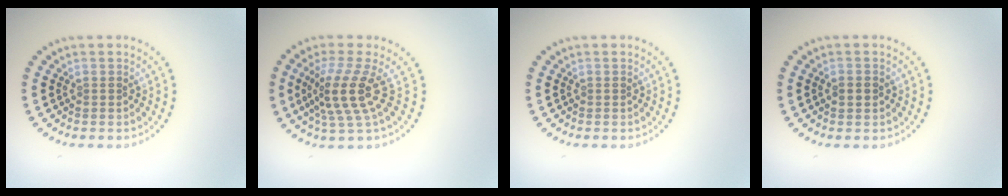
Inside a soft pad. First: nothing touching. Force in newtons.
{"total": 4.2, "press": 3.0, "slide": 2.9}
{"total": 0.0}
{"total": 1.7, "press": 1.7, "slide": 0.1}